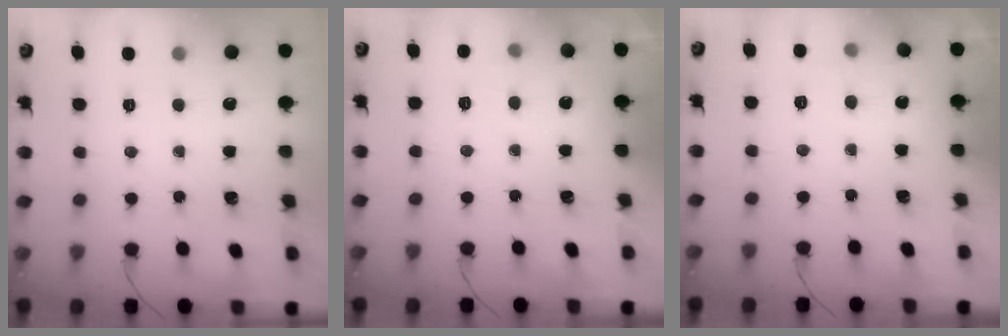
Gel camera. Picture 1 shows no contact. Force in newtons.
{"total": 3.1, "press": 2.7, "slide": 1.6}
{"total": 2.8, "press": 2.5, "slide": 1.3}